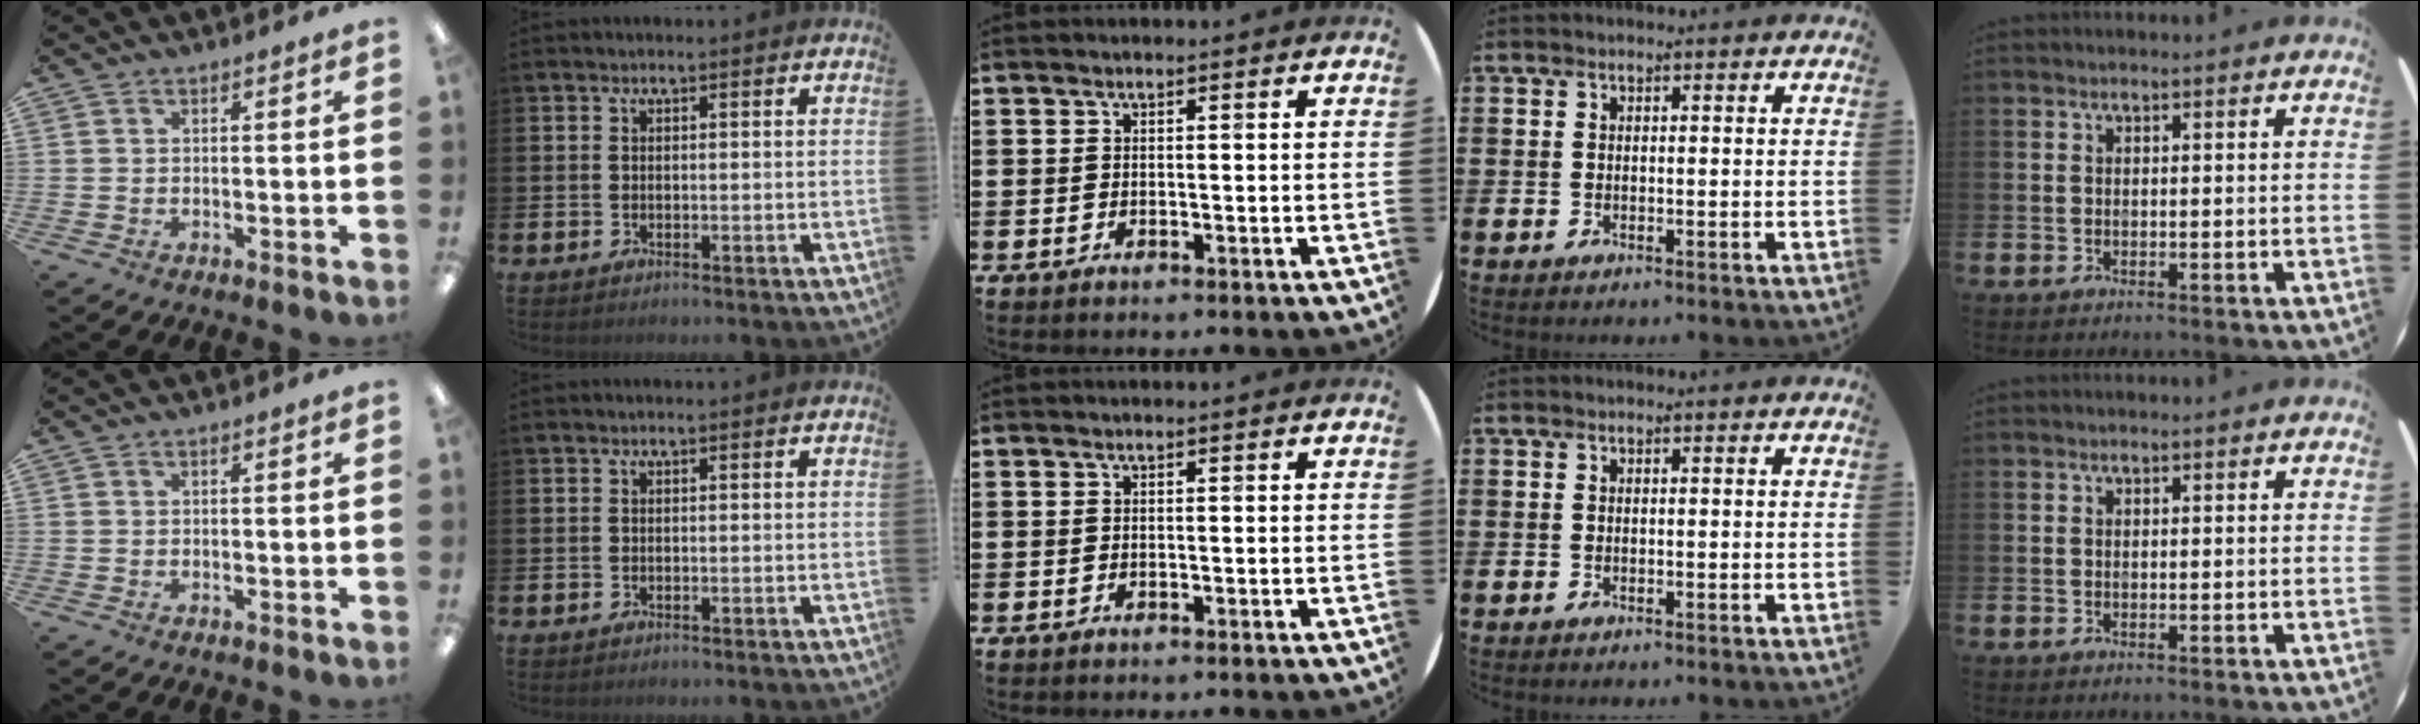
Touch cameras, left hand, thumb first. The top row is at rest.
{}